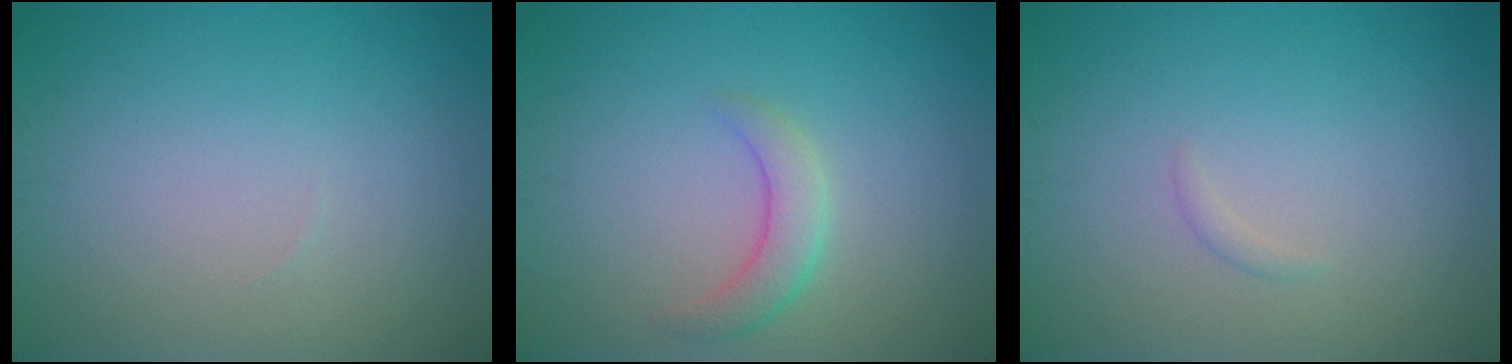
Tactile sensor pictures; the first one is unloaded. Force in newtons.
{"total": 2.4, "press": 2.4, "slide": 0.2}
{"total": 0.5, "press": 0.5, "slide": 0.0}